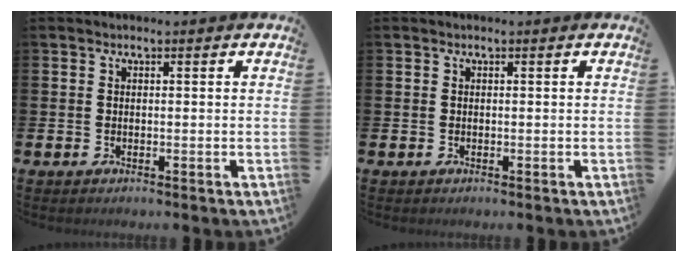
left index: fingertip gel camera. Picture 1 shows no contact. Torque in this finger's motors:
{"motor_torque": [0.19, 0.11, 0.05, 0.02]}